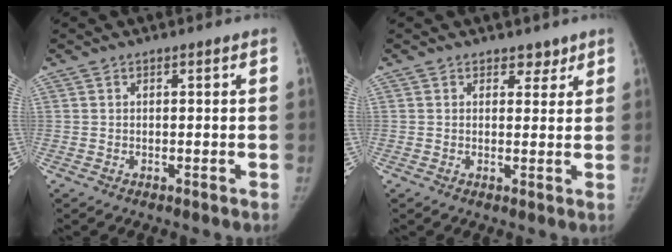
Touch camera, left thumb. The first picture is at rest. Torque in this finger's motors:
{"motor_torque": [0.27, -0.19, 0.53, -0.41, 0.08]}